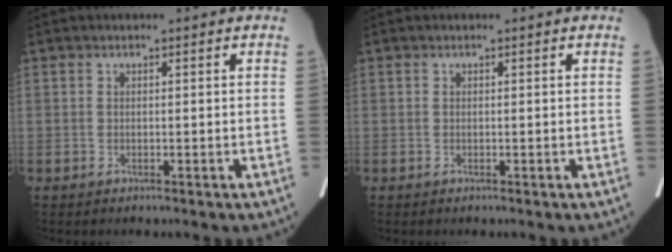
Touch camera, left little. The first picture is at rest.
{"total": 0.0}